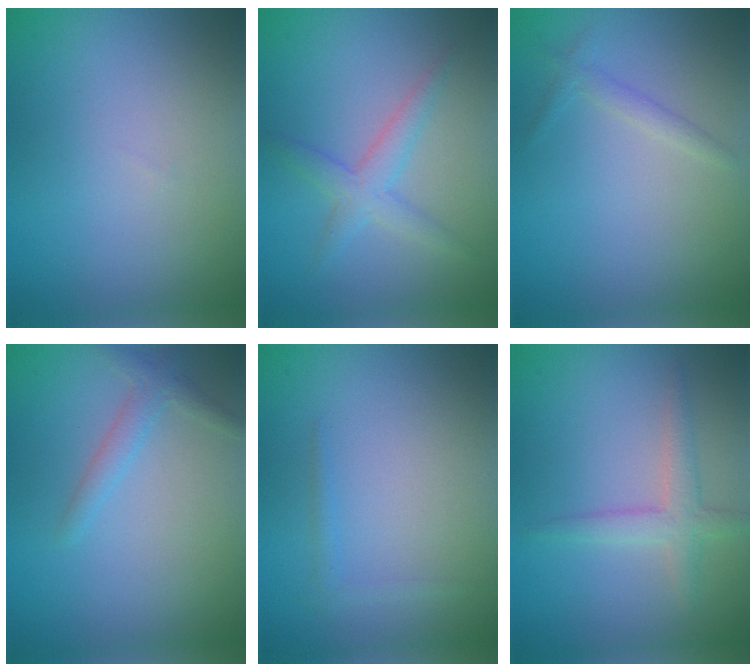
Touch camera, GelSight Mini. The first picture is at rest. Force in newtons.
{"total": 2.5, "press": 2.5, "slide": 0.1}
{"total": 1.1, "press": 1.1, "slide": 0.0}
{"total": 1.6, "press": 1.6, "slide": 0.1}
{"total": 1.1, "press": 1.1, "slide": 0.1}
{"total": 2.4, "press": 2.4, "slide": 0.1}